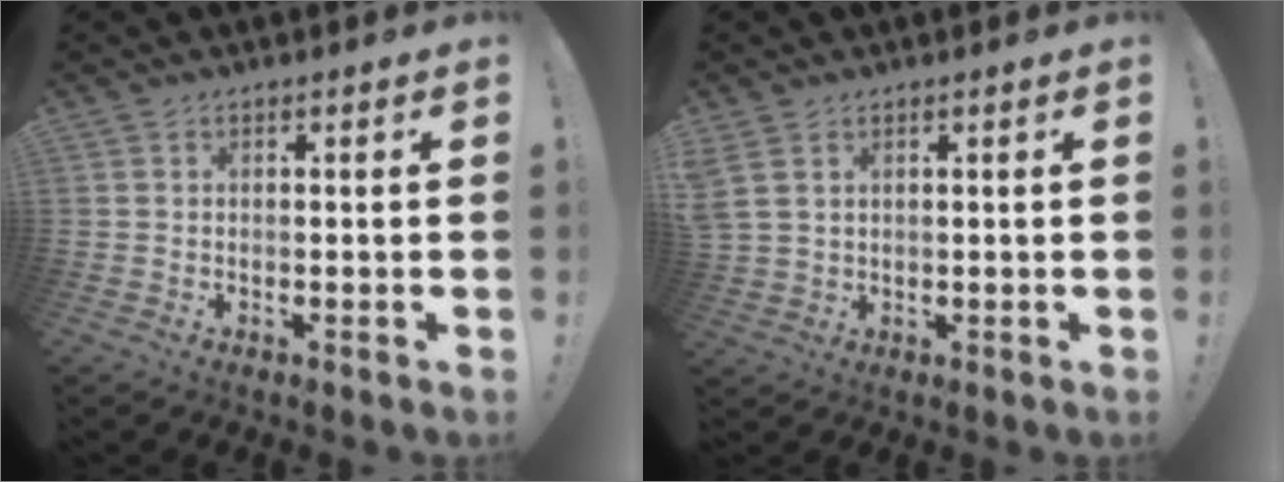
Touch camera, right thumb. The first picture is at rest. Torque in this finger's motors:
{"motor_torque": [0.34, 0.37, 1.20, 0.31, 0.22]}